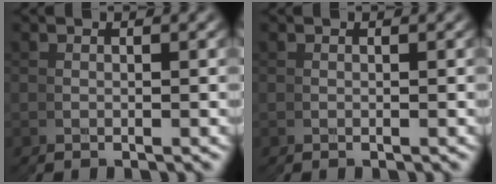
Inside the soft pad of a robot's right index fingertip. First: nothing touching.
{"total": 0.0}